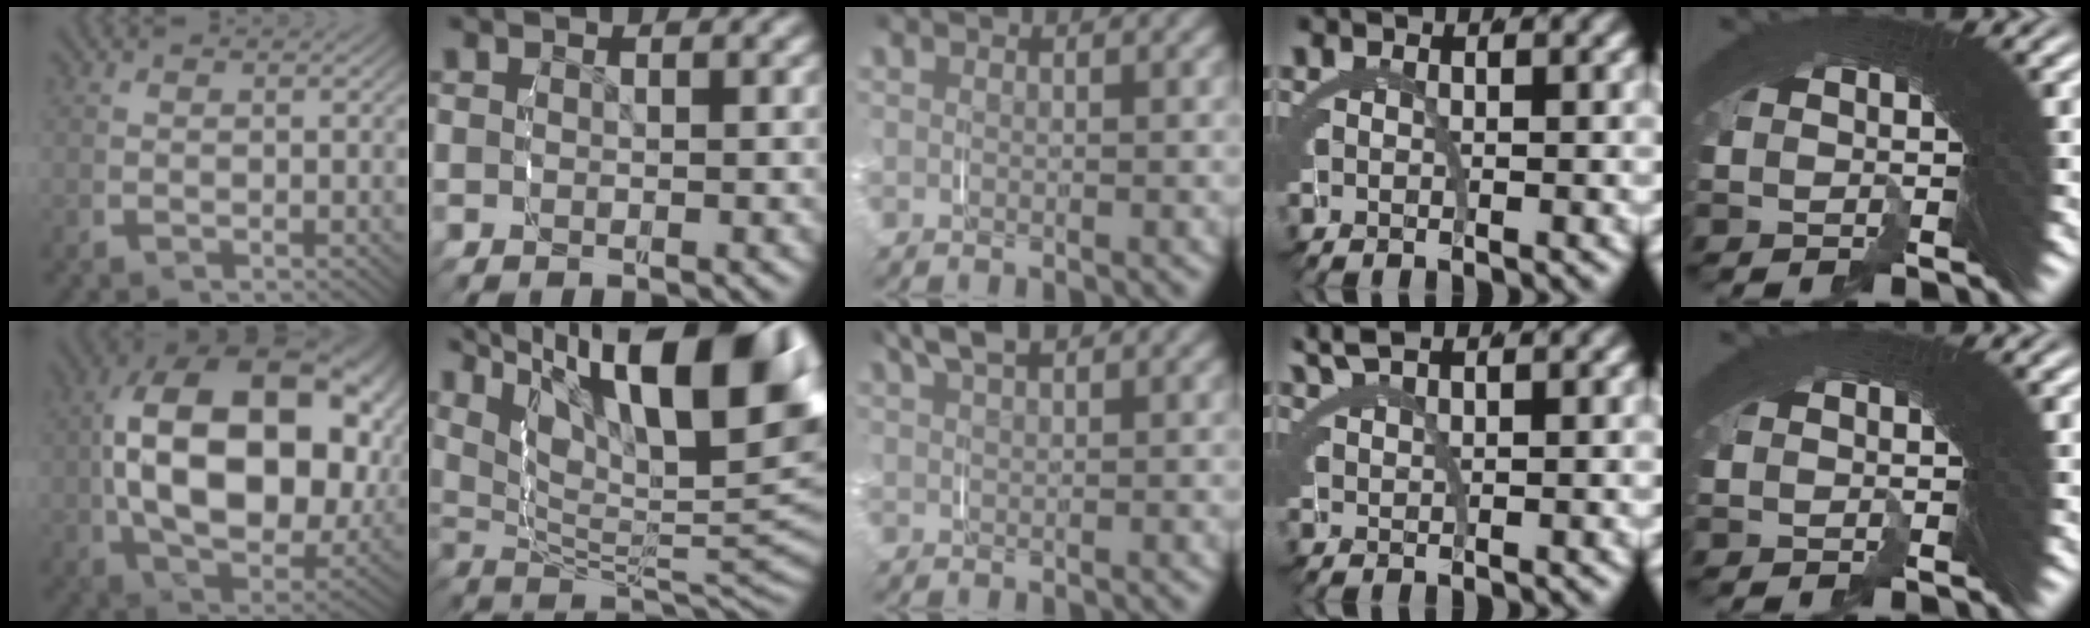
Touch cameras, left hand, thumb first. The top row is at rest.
{"thumb": {"total": 19.4, "force": [1.6, 12.3, 15.0], "torque": [-0.271, -0.054, 0.052]}, "index": {"total": 19.1, "force": [5.6, 10.6, 14.9], "torque": [-0.212, 0.001, 0.086]}, "middle": {"total": 2.8, "force": [2.3, 0.7, 1.5], "torque": [-0.036, 0.008, 0.040]}, "ring": {"total": 2.3, "force": [2.2, -0.5, 0.5], "torque": [-0.010, 0.010, 0.042]}}